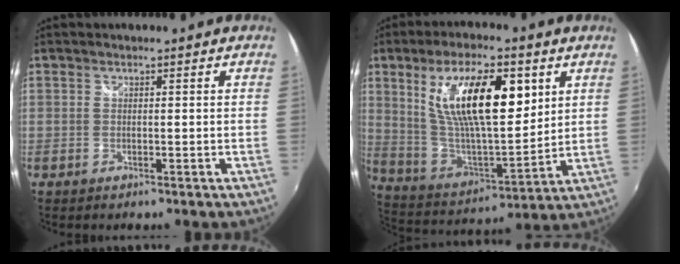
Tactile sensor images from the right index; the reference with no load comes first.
{"total": 20.6, "force": [7.7, 7.6, 17.5], "torque": [-0.312, 0.001, 0.145]}